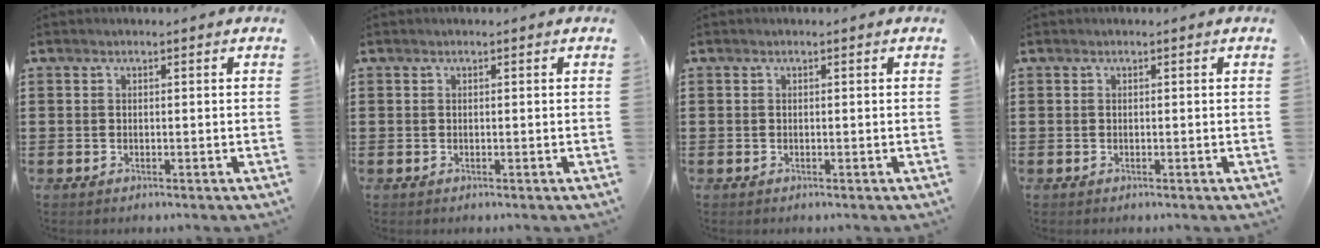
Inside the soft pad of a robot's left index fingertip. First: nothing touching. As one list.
[{"total": 0.0}, {"total": 0.0}, {"total": 0.0}]